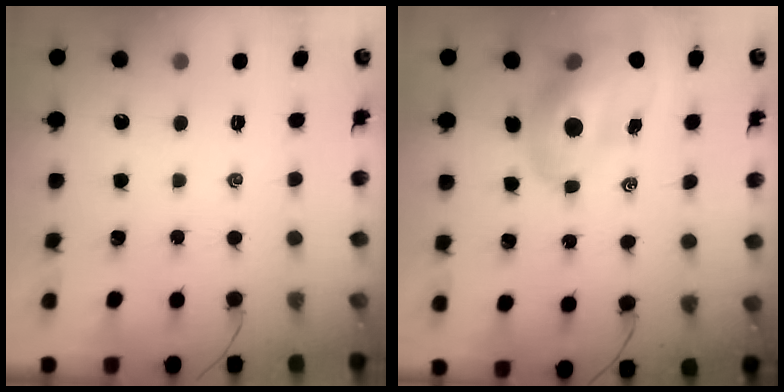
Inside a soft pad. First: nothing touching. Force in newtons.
{"total": 15.6, "press": 14.9, "slide": 4.6}